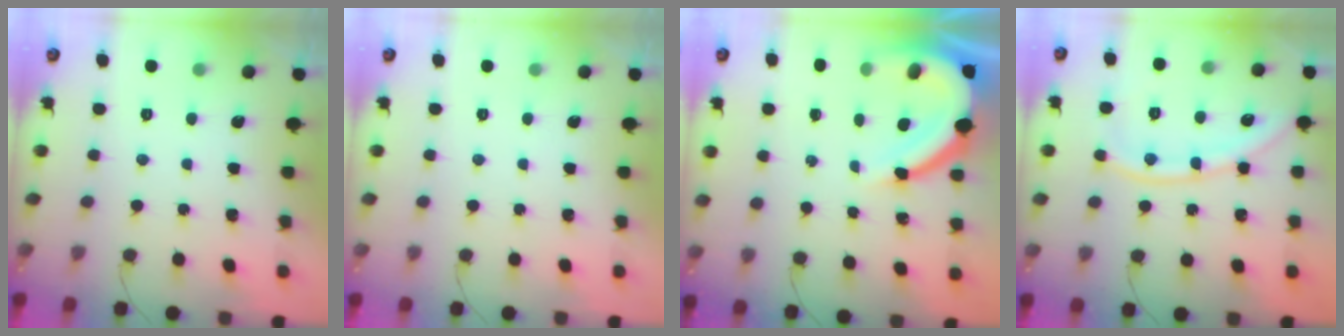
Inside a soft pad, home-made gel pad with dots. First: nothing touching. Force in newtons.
{"total": 0.0}
{"total": 10.3, "press": 10.2, "slide": 1.2}
{"total": 11.4, "press": 11.3, "slide": 1.6}